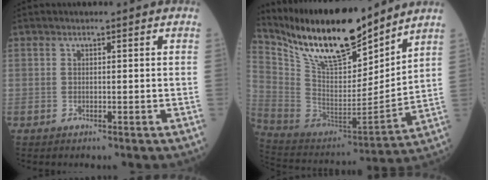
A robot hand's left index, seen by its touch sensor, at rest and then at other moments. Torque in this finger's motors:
{"motor_torque": [0.35, -0.42, 0.33, 0.10]}